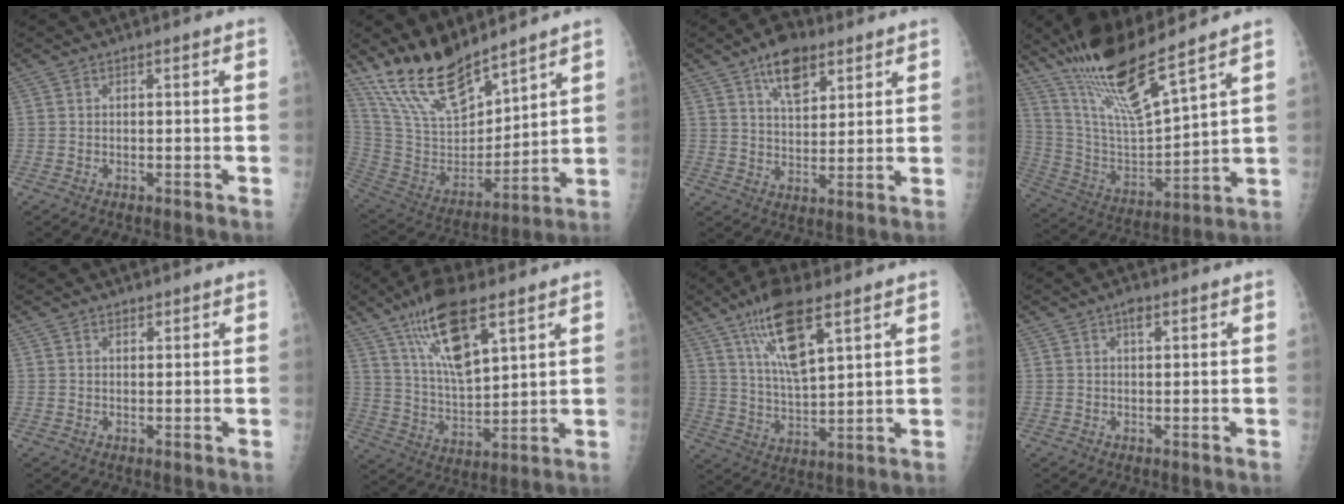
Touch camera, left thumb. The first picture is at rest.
{"total": 18.6, "force": [15.0, 6.5, 8.9], "torque": [-0.129, -0.080, 0.294]}
{"total": 9.8, "force": [5.7, 5.0, 6.2], "torque": [-0.081, -0.026, 0.096]}
{"total": 17.6, "force": [13.2, 2.5, 11.4], "torque": [-0.198, -0.070, 0.261]}
{"total": 1.4, "force": [1.1, 0.8, 0.5], "torque": [0.001, -0.006, 0.015]}
{"total": 15.4, "force": [9.0, 5.4, 11.3], "torque": [-0.184, -0.040, 0.172]}
{"total": 13.2, "force": [7.4, 4.2, 10.1], "torque": [-0.171, -0.032, 0.143]}
{"total": 2.2, "force": [1.2, 1.0, 1.5], "torque": [-0.018, -0.002, 0.017]}